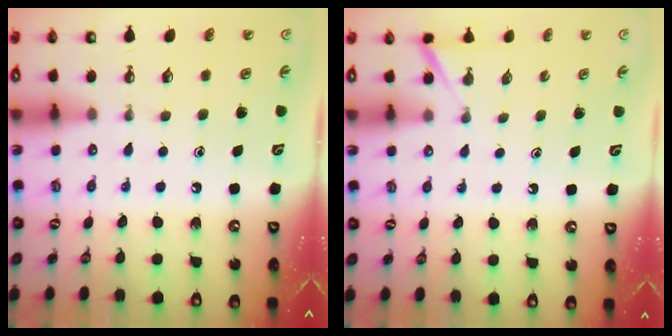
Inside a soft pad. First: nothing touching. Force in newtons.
{"total": 2.4, "press": 2.4, "slide": 0.2}